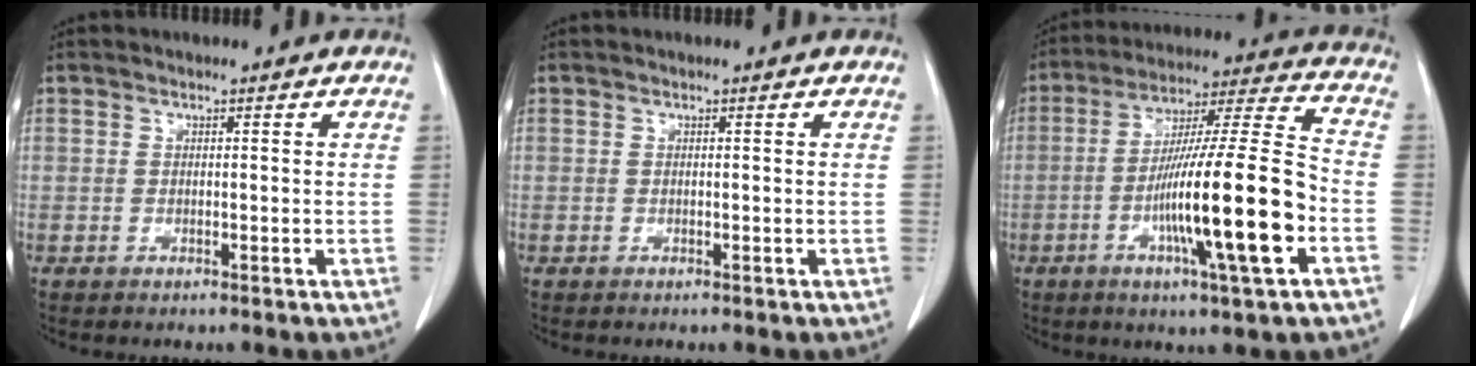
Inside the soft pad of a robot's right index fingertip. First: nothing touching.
{"total": 0.0}
{"total": 18.2, "force": [-5.6, 0.2, 17.3], "torque": [-0.299, -0.003, -0.096]}